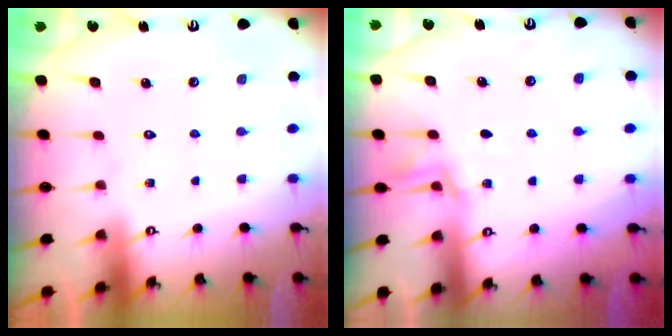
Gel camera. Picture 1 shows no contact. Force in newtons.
{"total": 2.9, "press": 2.8, "slide": 0.4}